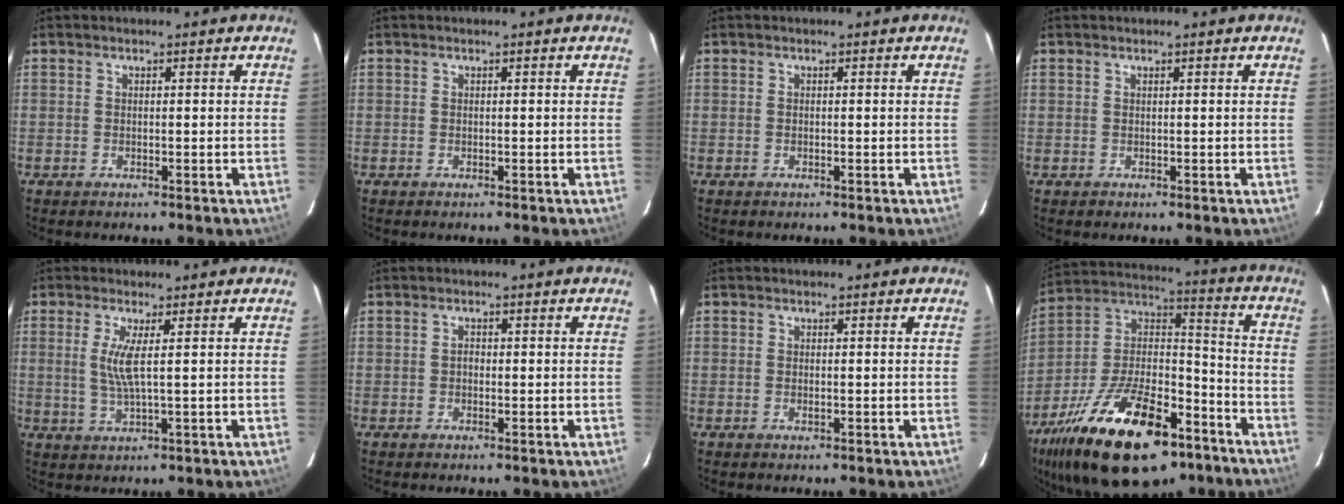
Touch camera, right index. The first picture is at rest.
{"total": 0.0}
{"total": 0.0}
{"total": 0.8, "force": [0.1, 0.8, -0.2], "torque": [0.005, 0.003, 0.003]}
{"total": 4.5, "force": [0.9, 0.1, 4.5], "torque": [-0.092, -0.008, 0.016]}
{"total": 0.8, "force": [-0.1, 0.7, 0.3], "torque": [-0.002, 0.003, -0.003]}
{"total": 0.6, "force": [-0.1, 0.3, 0.5], "torque": [-0.011, 0.001, -0.001]}
{"total": 29.3, "force": [-17.7, 13.0, 19.3], "torque": [-0.364, 0.002, -0.277]}